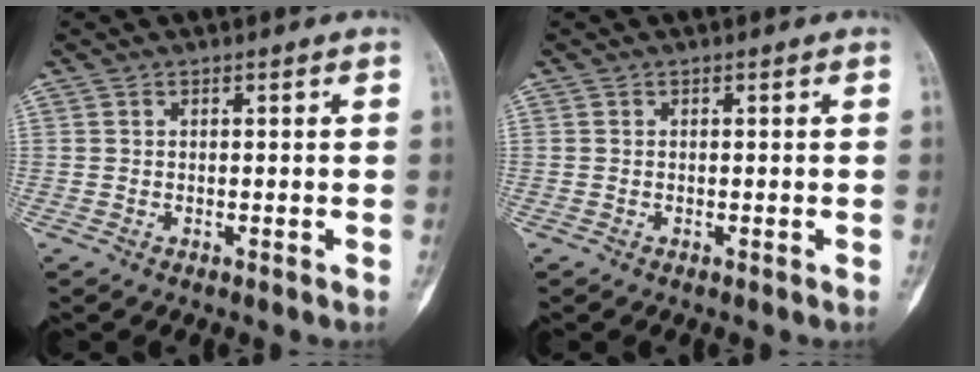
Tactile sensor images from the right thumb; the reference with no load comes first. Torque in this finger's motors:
{"motor_torque": [-0.14, 0.18, -0.07, 0.02, 0.00]}